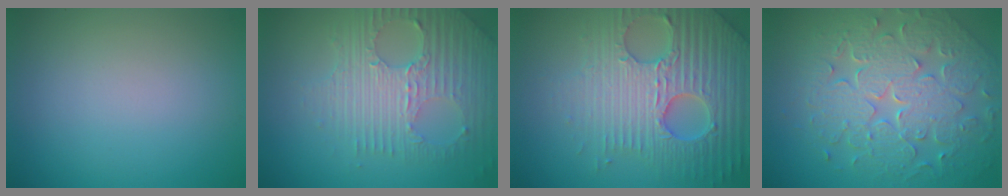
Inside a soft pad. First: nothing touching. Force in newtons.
{"total": 6.6, "press": 4.5, "slide": 4.9}
{"total": 7.2, "press": 7.0, "slide": 1.7}
{"total": 8.9, "press": 6.5, "slide": 6.1}